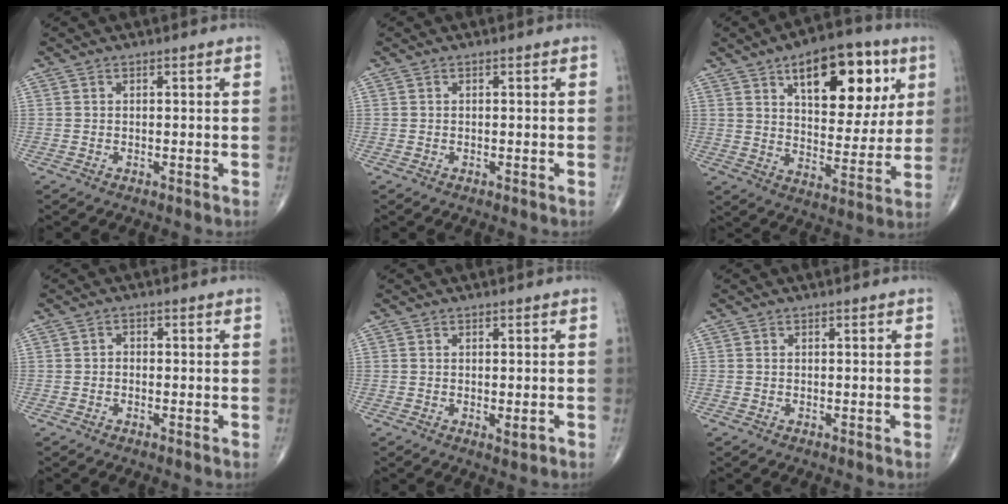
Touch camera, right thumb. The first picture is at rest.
{"total": 0.0}
{"total": 19.7, "force": [8.3, 10.0, 14.8], "torque": [-0.159, -0.027, 0.124]}
{"total": 1.1, "force": [-0.4, 0.9, 0.5], "torque": [0.004, 0.005, -0.012]}
{"total": 1.6, "force": [-0.4, 0.6, 1.4], "torque": [-0.022, -0.005, -0.003]}
{"total": 0.0}